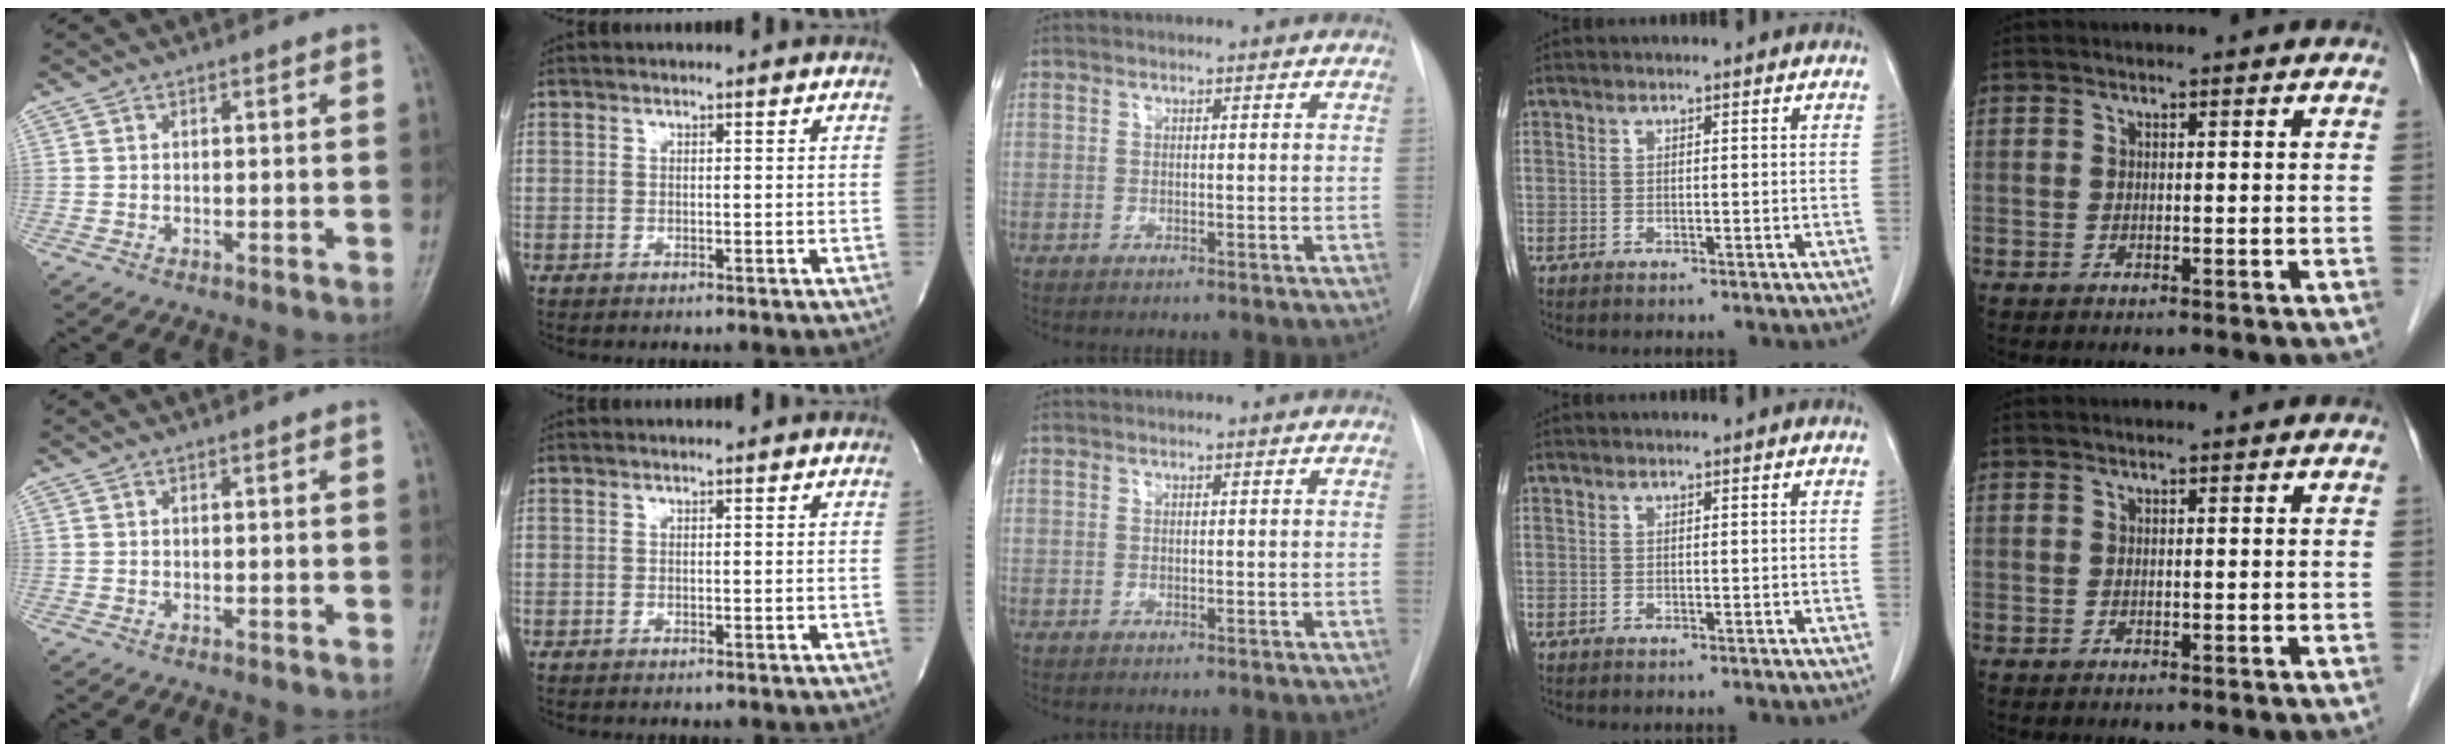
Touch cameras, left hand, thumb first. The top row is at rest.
{}